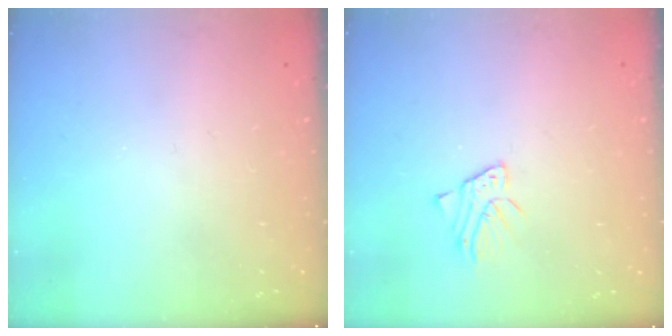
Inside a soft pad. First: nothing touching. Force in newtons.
{"total": 2.4, "press": 2.4, "slide": 0.2}